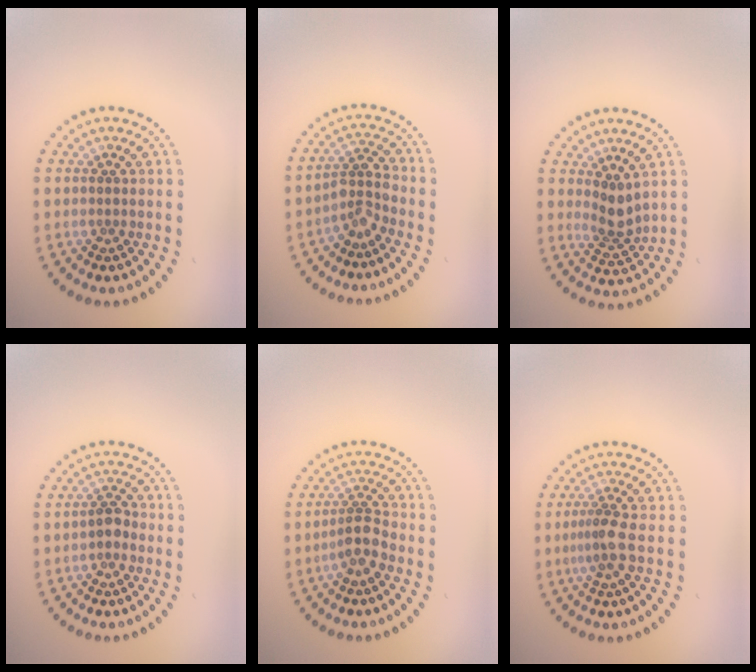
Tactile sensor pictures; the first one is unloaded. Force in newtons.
{"total": 2.6, "press": 1.9, "slide": 1.9}
{"total": 2.5, "press": 1.9, "slide": 1.6}
{"total": 1.3, "press": 1.2, "slide": 0.5}
{"total": 2.5, "press": 1.9, "slide": 1.5}
{"total": 2.4, "press": 1.7, "slide": 1.7}